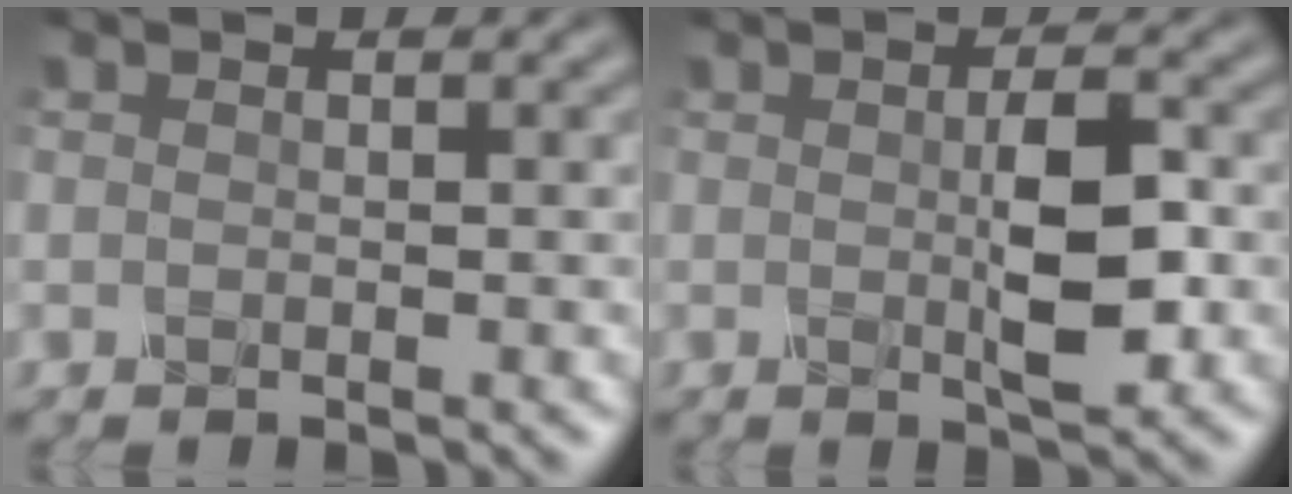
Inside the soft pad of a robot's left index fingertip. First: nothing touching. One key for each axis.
{"total": 3.7, "fx": -0.1, "fy": 0.8, "fz": 3.6, "tx": -0.071, "ty": 0.004, "tz": 0.001}